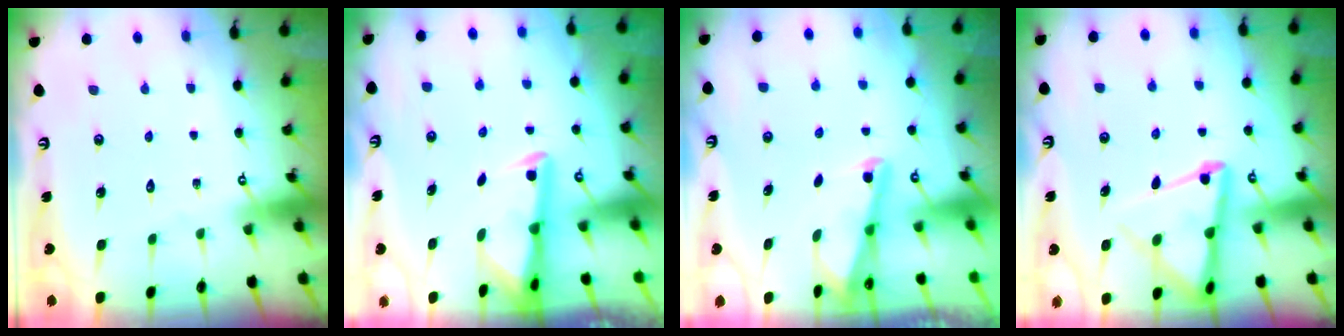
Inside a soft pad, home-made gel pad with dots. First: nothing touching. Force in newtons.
{"total": 3.0, "press": 2.9, "slide": 0.6}
{"total": 1.9, "press": 1.9, "slide": 0.4}
{"total": 11.4, "press": 11.4, "slide": 1.1}